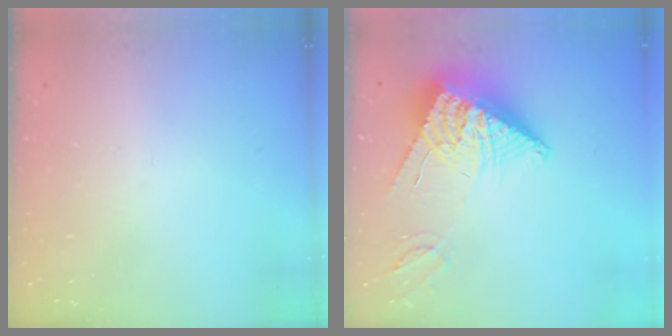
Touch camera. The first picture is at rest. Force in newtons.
{"total": 14.6, "press": 14.5, "slide": 1.5}